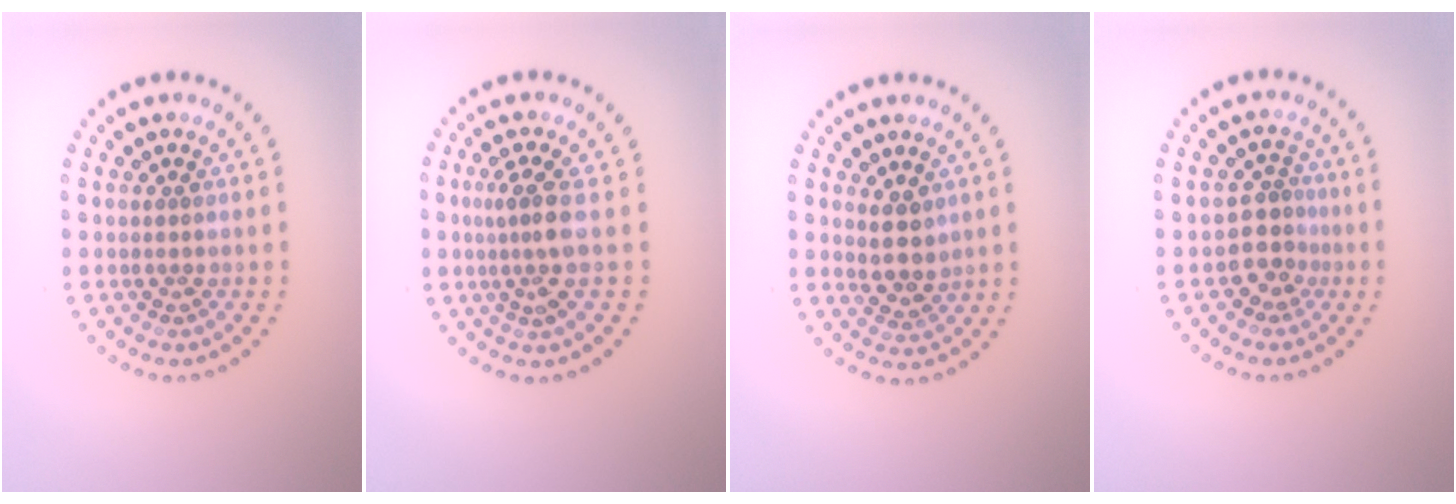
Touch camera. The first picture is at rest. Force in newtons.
{"total": 2.7, "press": 1.9, "slide": 1.9}
{"total": 2.6, "press": 2.3, "slide": 1.3}
{"total": 2.7, "press": 2.1, "slide": 1.8}